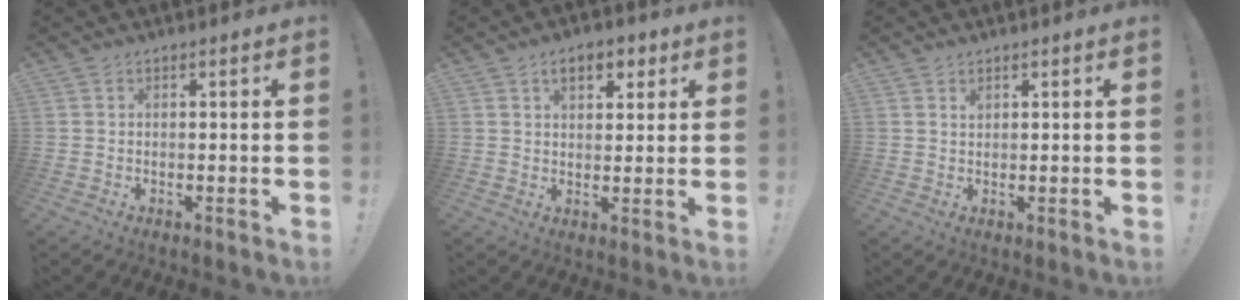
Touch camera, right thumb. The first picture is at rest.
{"total": 6.8, "force": [3.3, 4.1, 4.3], "torque": [-0.052, -0.004, 0.054]}
{"total": 0.8, "force": [0.6, 0.5, 0.2], "torque": [0.008, -0.006, 0.010]}